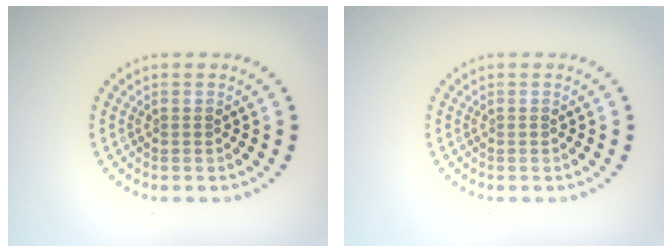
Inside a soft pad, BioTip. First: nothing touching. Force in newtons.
{"total": 0.0}